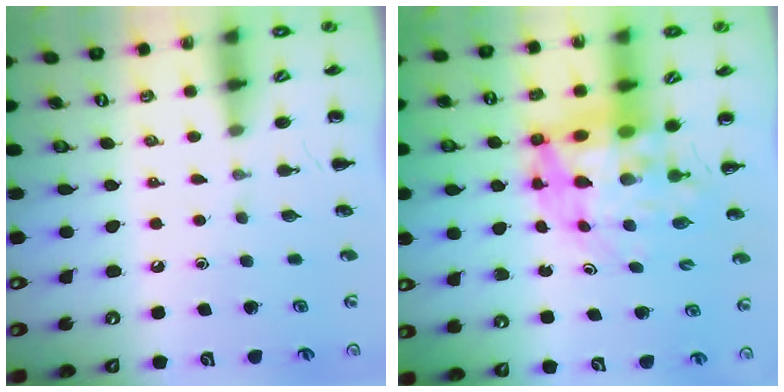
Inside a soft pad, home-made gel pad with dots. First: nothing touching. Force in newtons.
{"total": 10.0, "press": 9.6, "slide": 2.7}